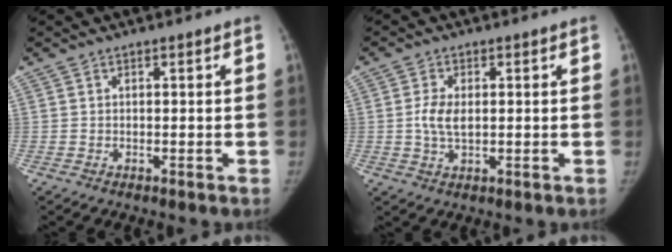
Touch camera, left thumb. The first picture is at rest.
{"total": 4.6, "force": [0.2, 2.5, 3.8], "torque": [-0.079, 0.001, 0.006]}